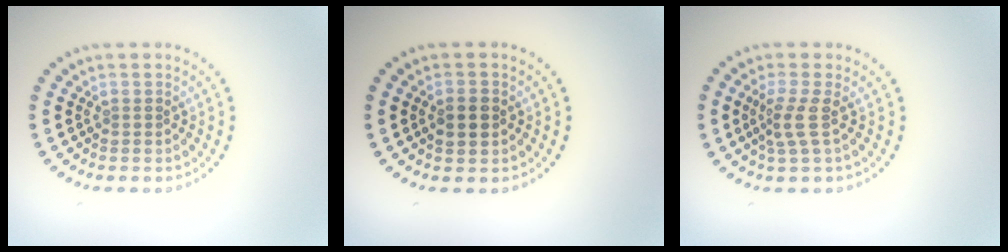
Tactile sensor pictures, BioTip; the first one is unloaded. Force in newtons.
{"total": 1.9, "press": 1.9, "slide": 0.2}
{"total": 2.4, "press": 1.6, "slide": 1.8}